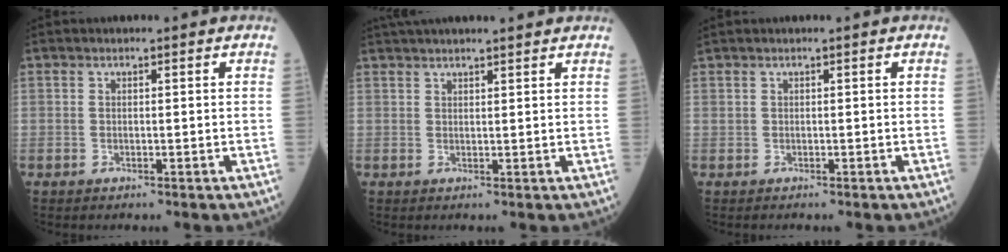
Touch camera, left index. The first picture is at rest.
{"total": 9.3, "force": [8.4, 0.6, 4.1], "torque": [-0.060, 0.031, 0.113]}
{"total": 0.0}